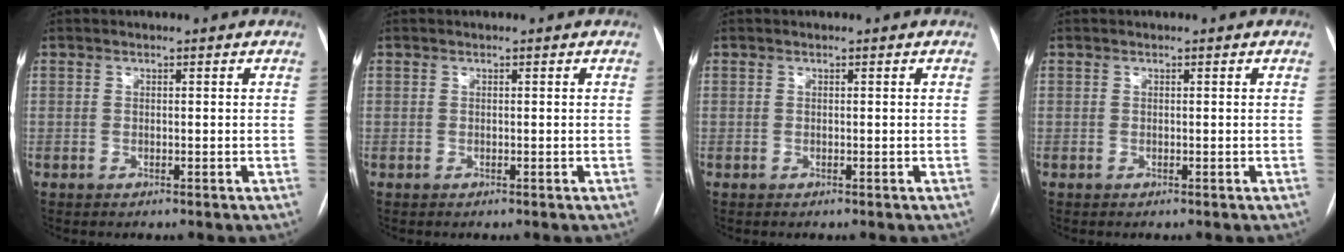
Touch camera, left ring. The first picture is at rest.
{"total": 0.0}
{"total": 0.0}
{"total": 0.0}